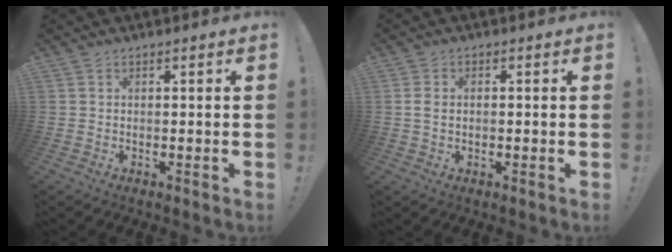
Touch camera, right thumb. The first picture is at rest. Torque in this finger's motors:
{"motor_torque": [0.60, 0.11, -0.09, 0.07, 0.13]}